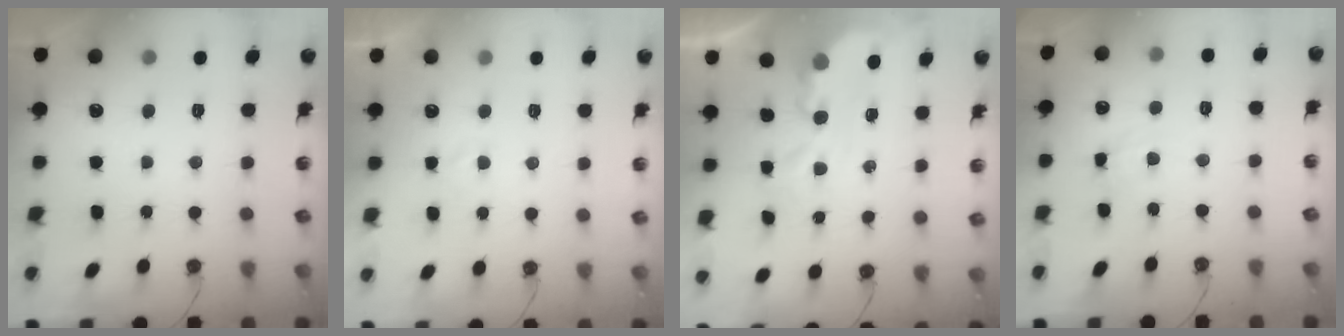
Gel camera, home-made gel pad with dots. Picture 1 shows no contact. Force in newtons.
{"total": 2.9, "press": 2.9, "slide": 0.4}
{"total": 3.9, "press": 3.9, "slide": 0.1}
{"total": 5.2, "press": 5.2, "slide": 0.4}